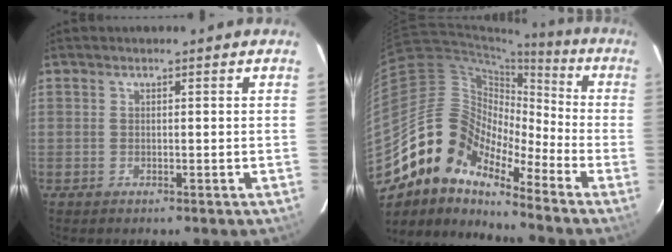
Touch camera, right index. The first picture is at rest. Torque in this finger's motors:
{"motor_torque": [1.08, -1.06, 0.73, 0.16]}